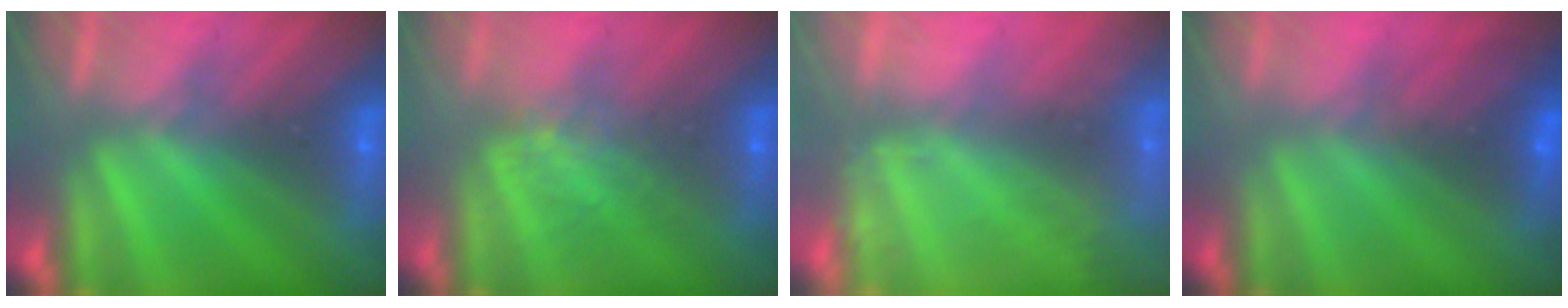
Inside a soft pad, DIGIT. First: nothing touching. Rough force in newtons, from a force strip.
{"total": 1.2}
{"total": 2.2}
{"total": 2.9}